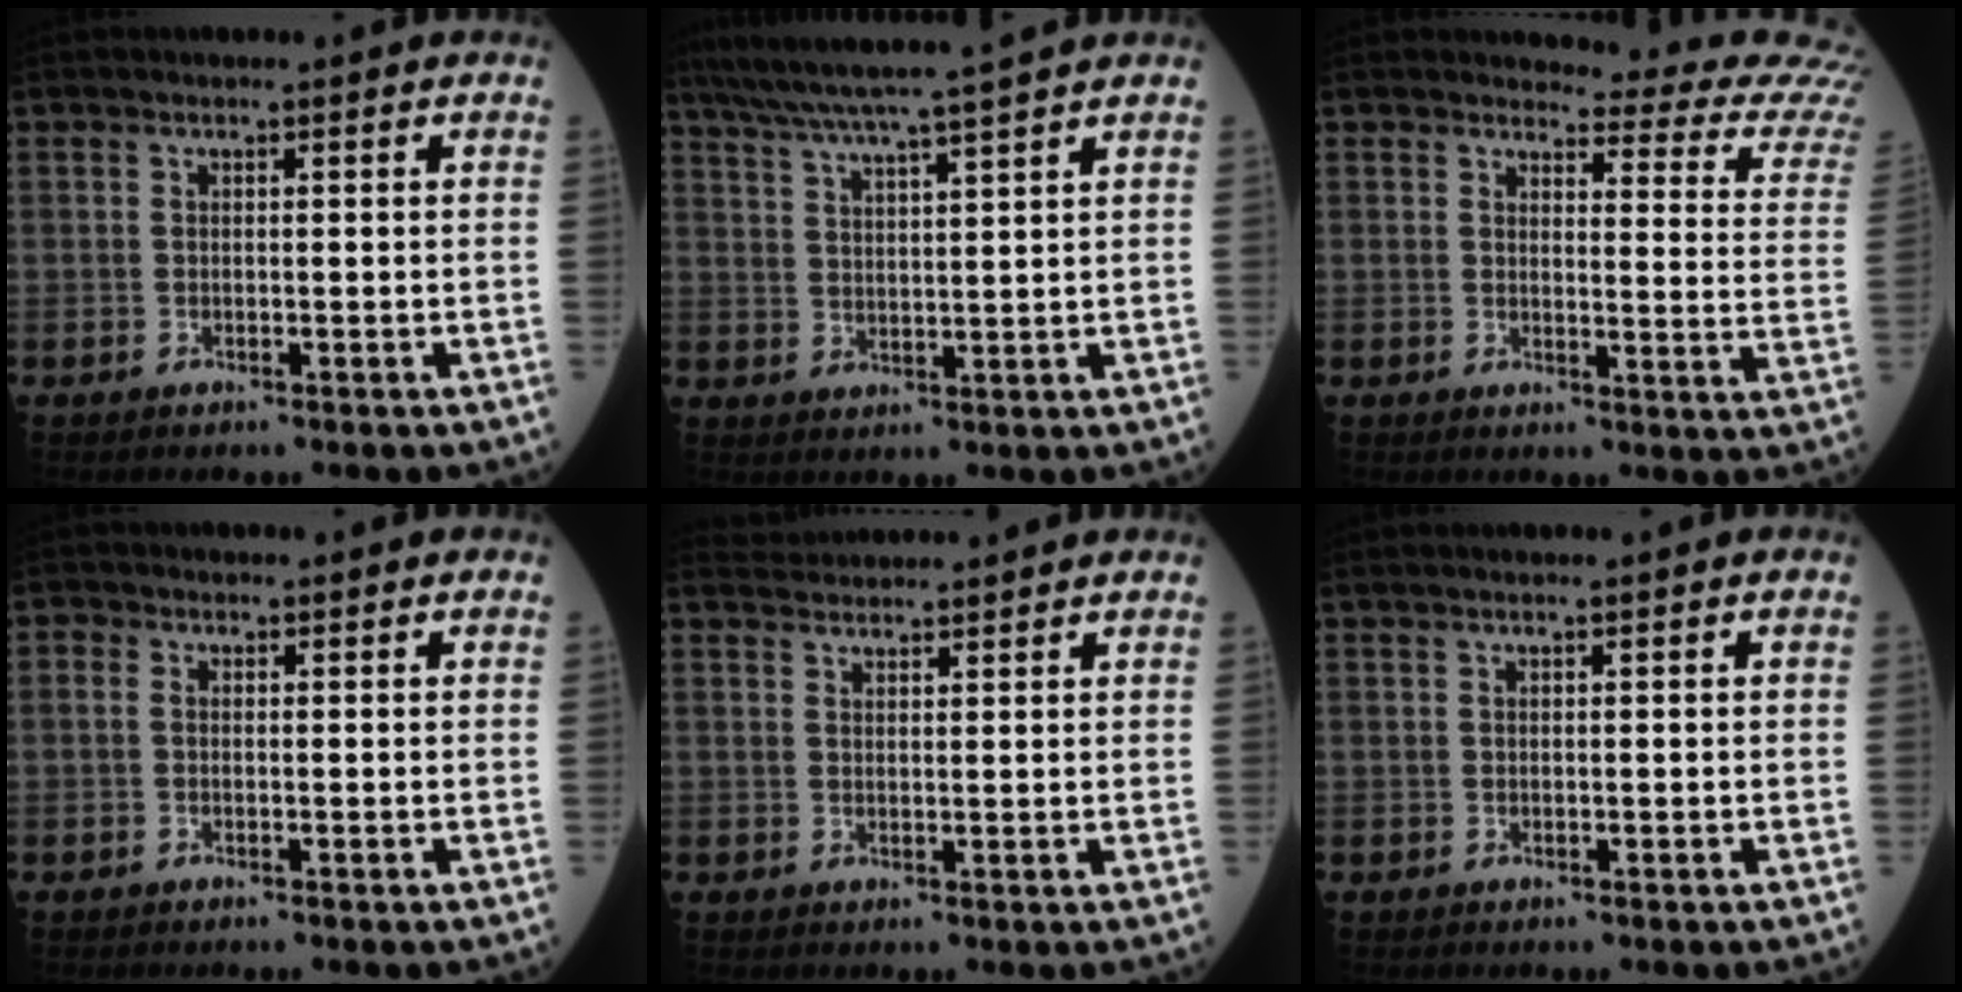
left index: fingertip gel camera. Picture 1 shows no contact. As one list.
[{"total": 12.7, "force": [10.8, -0.9, 6.6], "torque": [-0.116, 0.025, 0.167]}, {"total": 14.2, "force": [14.1, 0.5, 1.8], "torque": [0.001, -0.112, 0.123]}, {"total": 0.8, "force": [0.0, 0.6, 0.5], "torque": [-0.015, 0.000, -0.005]}, {"total": 4.8, "force": [4.8, 0.3, 0.4], "torque": [-0.013, 0.035, 0.074]}, {"total": 0.6, "force": [0.5, -0.1, 0.3], "torque": [-0.007, 0.007, 0.011]}]